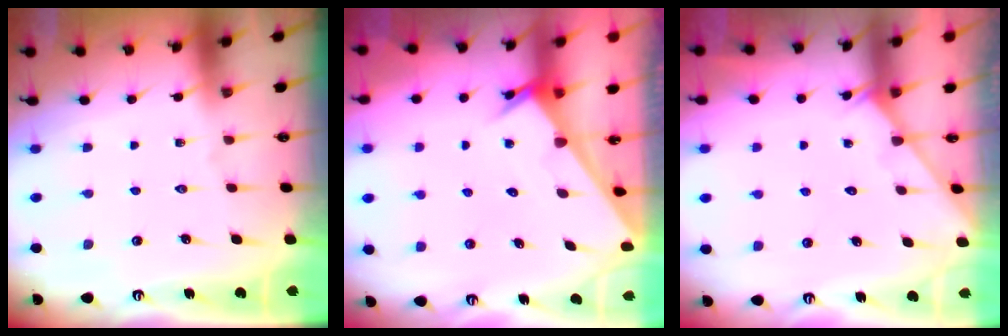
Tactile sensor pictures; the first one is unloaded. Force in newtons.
{"total": 2.1, "press": 2.1, "slide": 0.2}
{"total": 2.2, "press": 2.2, "slide": 0.2}